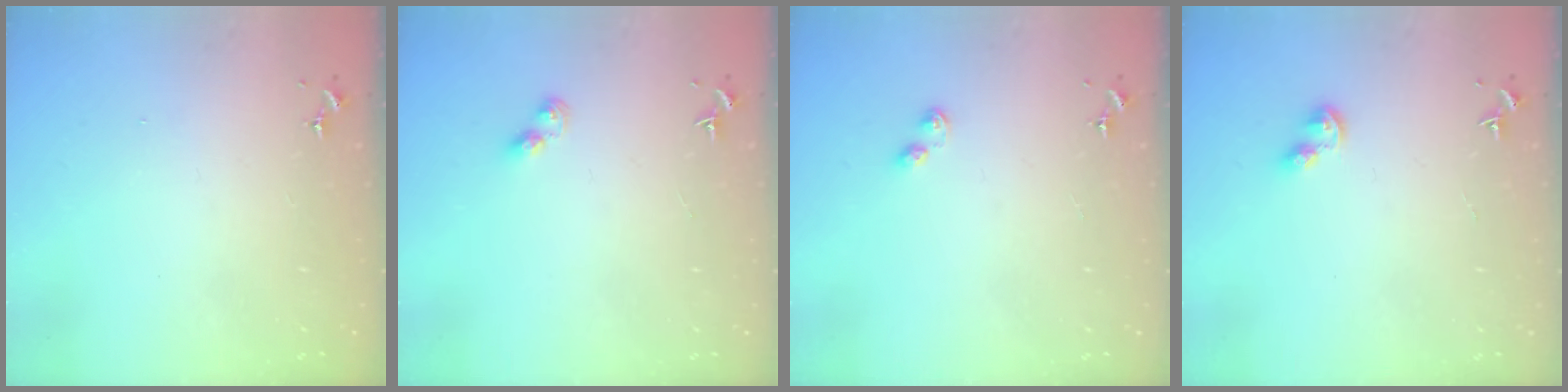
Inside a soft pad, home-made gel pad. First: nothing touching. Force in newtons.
{"total": 3.4, "press": 3.4, "slide": 0.4}
{"total": 2.9, "press": 2.8, "slide": 0.7}
{"total": 4.3, "press": 4.3, "slide": 0.5}